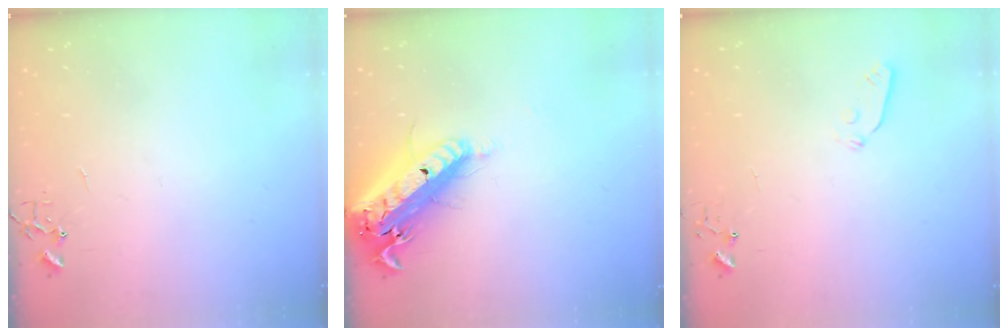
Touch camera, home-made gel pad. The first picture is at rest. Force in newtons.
{"total": 21.6, "press": 21.0, "slide": 5.0}
{"total": 3.7, "press": 3.7, "slide": 0.4}